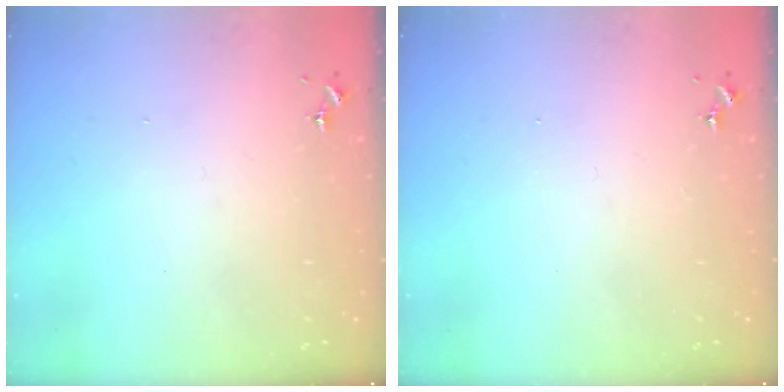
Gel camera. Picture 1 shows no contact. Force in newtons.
{"total": 0.0}